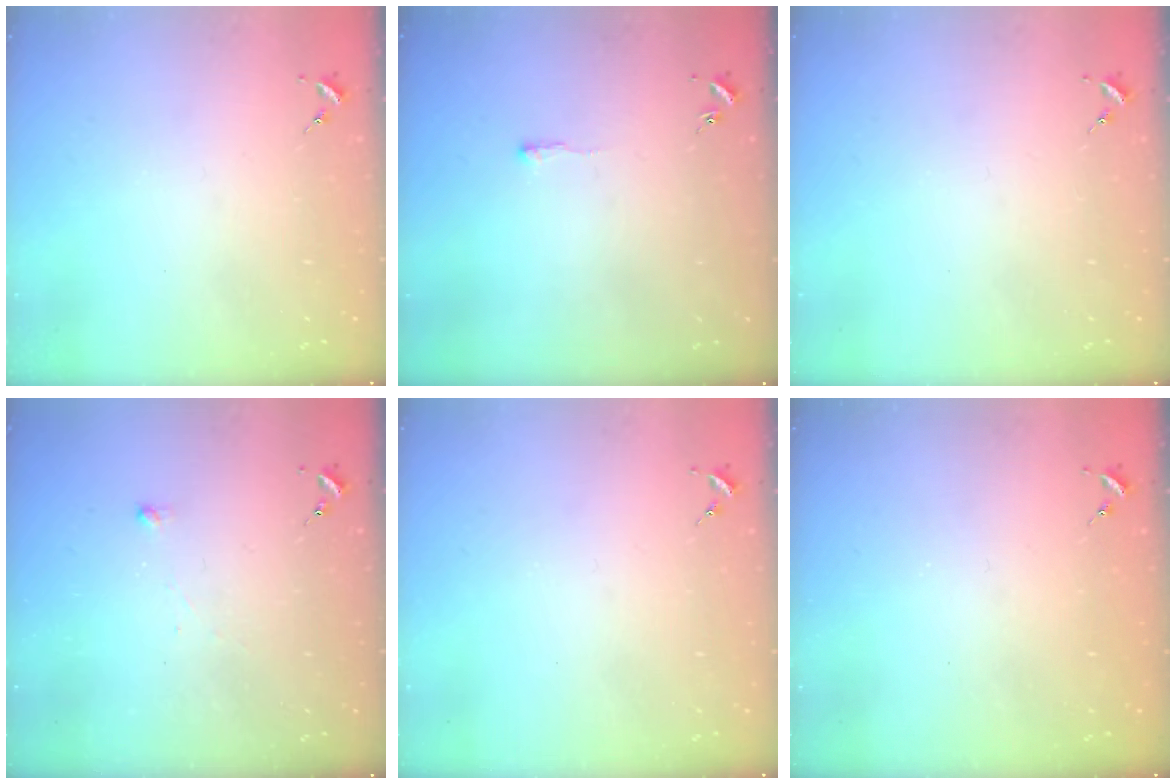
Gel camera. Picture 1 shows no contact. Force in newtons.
{"total": 2.1, "press": 2.1, "slide": 0.4}
{"total": 0.0}
{"total": 2.5, "press": 2.5, "slide": 0.5}
{"total": 0.0}
{"total": 0.7, "press": 0.7, "slide": 0.1}